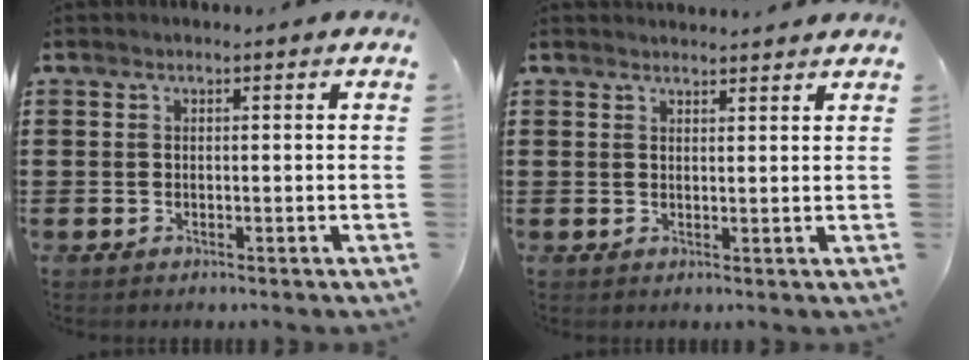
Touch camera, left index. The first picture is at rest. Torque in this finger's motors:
{"motor_torque": [2.14, 0.00, -0.07, 0.00]}